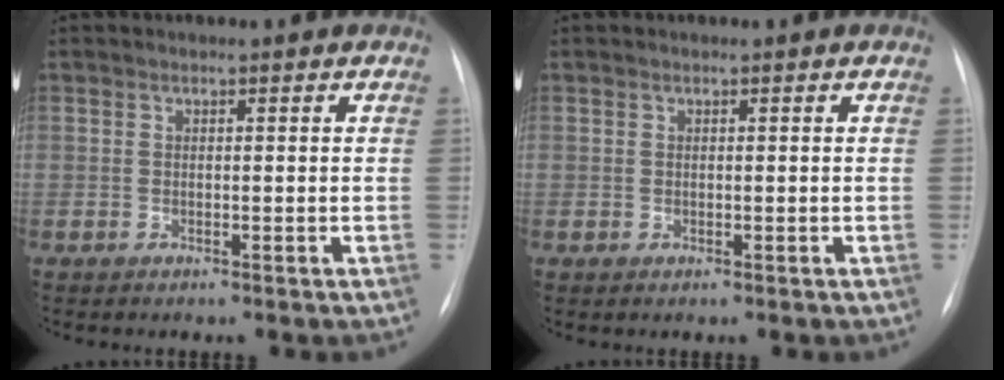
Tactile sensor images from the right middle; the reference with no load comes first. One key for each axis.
{"total": 0.0}